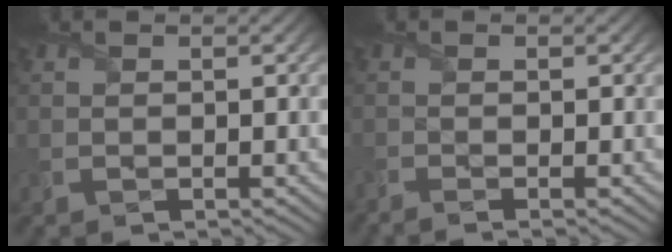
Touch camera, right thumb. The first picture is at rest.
{"total": 1.5, "force": [-1.2, -0.1, 0.9], "torque": [-0.026, -0.004, -0.025]}